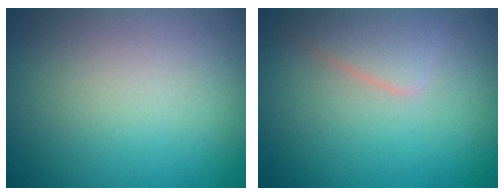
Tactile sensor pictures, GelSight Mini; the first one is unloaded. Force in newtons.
{"total": 2.4, "press": 2.4, "slide": 0.1}